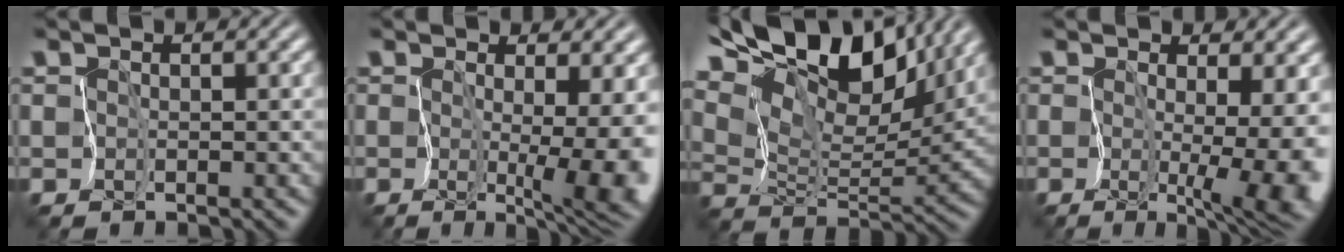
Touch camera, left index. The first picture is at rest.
{"total": 8.4, "force": [-0.6, 2.8, 7.9], "torque": [-0.097, -0.008, -0.007]}
{"total": 12.9, "force": [9.3, 5.0, 7.5], "torque": [-0.152, 0.031, 0.165]}
{"total": 9.4, "force": [-0.7, 3.6, 8.7], "torque": [-0.104, -0.009, -0.009]}